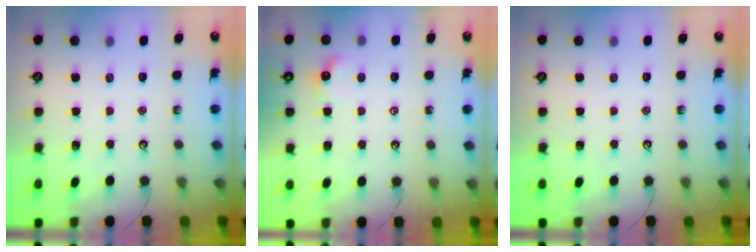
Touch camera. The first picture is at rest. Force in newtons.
{"total": 2.8, "press": 2.7, "slide": 0.6}
{"total": 0.0}